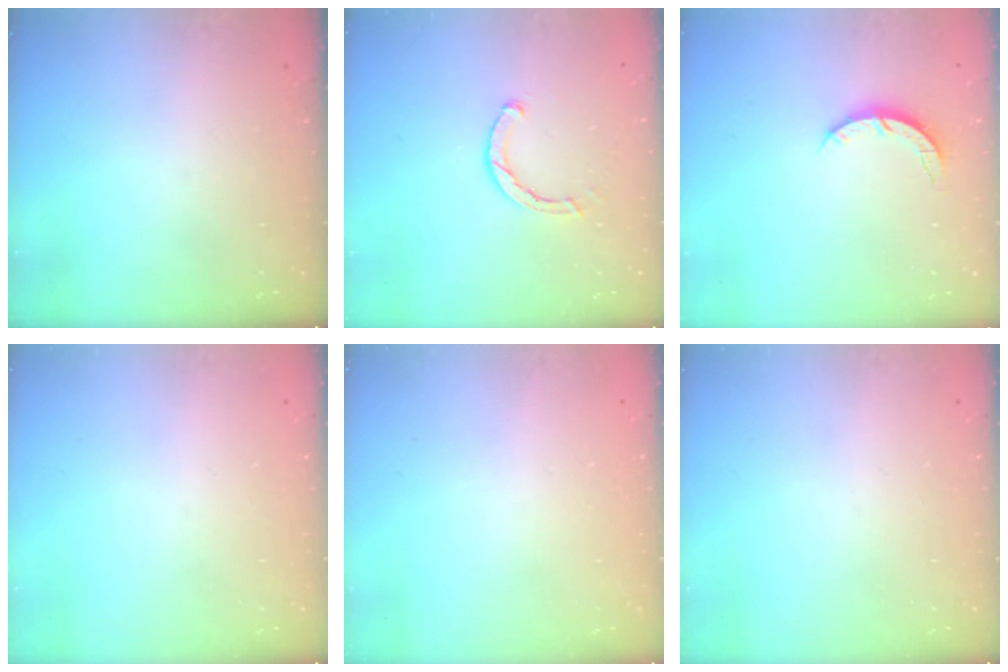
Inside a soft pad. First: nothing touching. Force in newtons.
{"total": 2.4, "press": 2.4, "slide": 0.1}
{"total": 3.9, "press": 3.8, "slide": 0.5}
{"total": 0.0}
{"total": 2.6, "press": 2.6, "slide": 0.2}
{"total": 0.0}